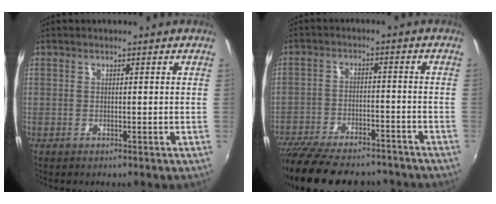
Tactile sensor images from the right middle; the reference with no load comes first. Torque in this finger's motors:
{"motor_torque": [1.12, -1.01, 0.69, 0.21]}